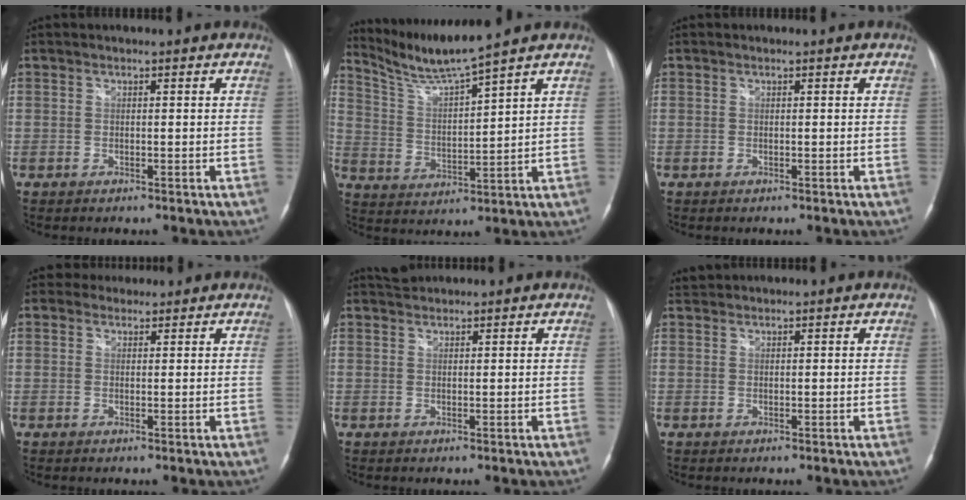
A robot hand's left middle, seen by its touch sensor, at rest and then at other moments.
{"total": 8.1, "force": [7.3, -2.2, 2.6], "torque": [-0.061, -0.012, 0.150]}
{"total": 0.0}
{"total": 2.4, "force": [2.1, 1.0, -0.5], "torque": [0.015, 0.013, 0.030]}
{"total": 1.7, "force": [1.6, 0.3, -0.1], "torque": [-0.001, 0.010, 0.033]}
{"total": 1.3, "force": [1.3, 0.2, -0.3], "torque": [-0.001, 0.011, 0.028]}